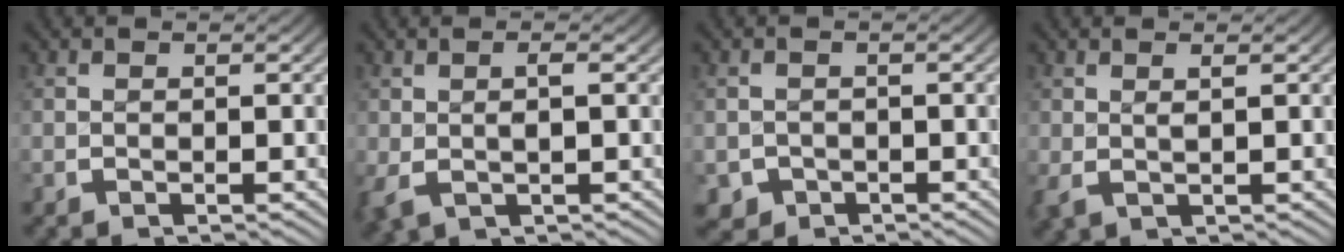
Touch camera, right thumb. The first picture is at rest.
{"total": 1.9, "force": [0.1, 1.1, 1.5], "torque": [-0.034, -0.005, 0.010]}
{"total": 2.9, "force": [-1.8, 2.3, 0.2], "torque": [-0.013, -0.024, -0.021]}
{"total": 1.3, "force": [0.6, 0.6, 1.0], "torque": [-0.023, -0.004, 0.016]}